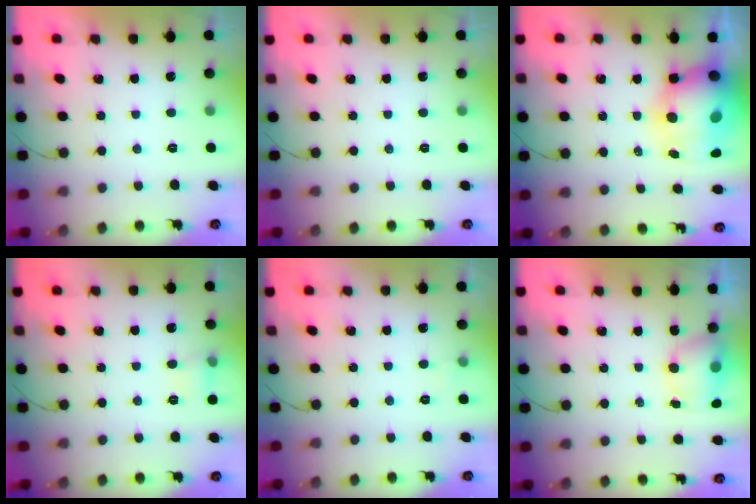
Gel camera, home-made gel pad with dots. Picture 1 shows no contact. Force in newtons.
{"total": 0.0}
{"total": 12.8, "press": 12.5, "slide": 3.1}
{"total": 5.7, "press": 5.4, "slide": 1.6}
{"total": 2.3, "press": 2.1, "slide": 0.9}
{"total": 6.4, "press": 6.3, "slide": 0.8}